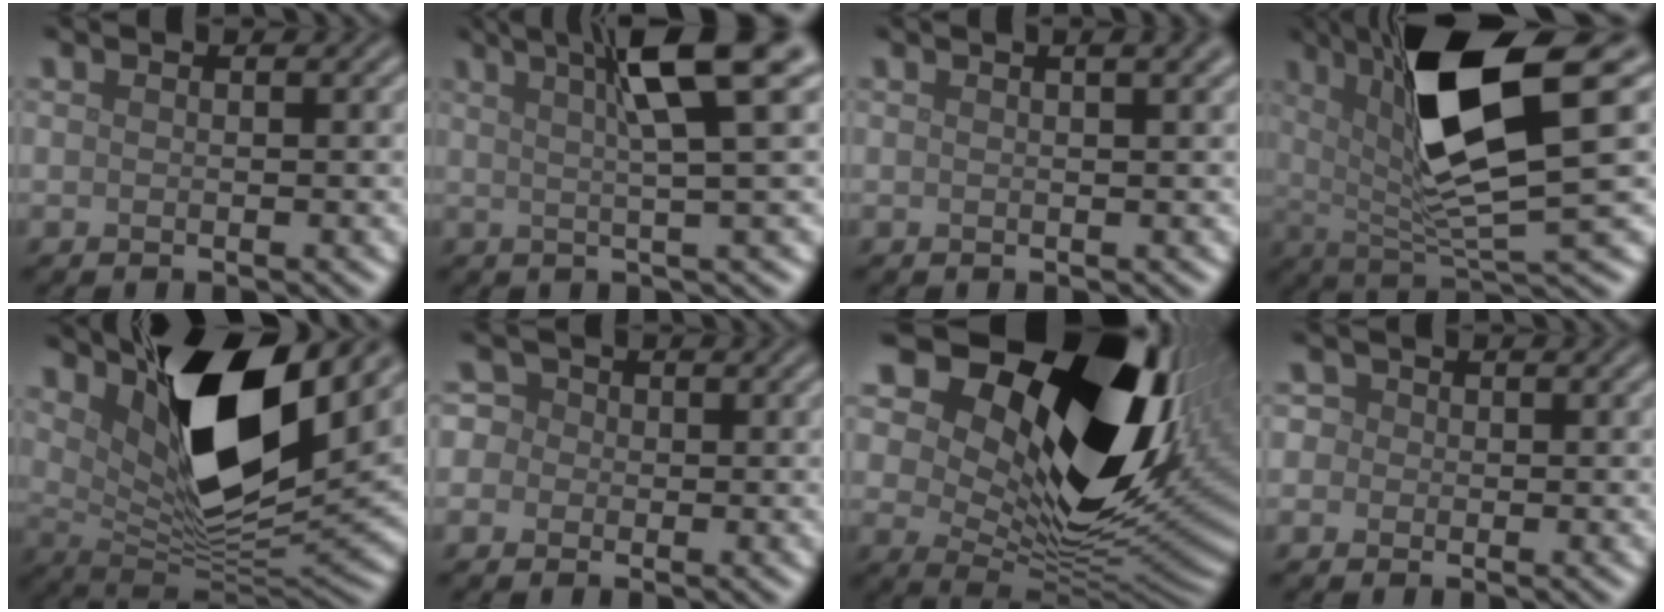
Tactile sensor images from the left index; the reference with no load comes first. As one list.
[{"total": 8.0, "force": [3.4, 1.1, 7.1], "torque": [-0.086, 0.024, 0.048]}, {"total": 3.9, "force": [1.9, 1.6, 3.1], "torque": [-0.012, 0.013, 0.000]}, {"total": 11.3, "force": [3.8, 2.6, 10.3], "torque": [-0.166, -0.003, 0.069]}, {"total": 11.9, "force": [5.6, 4.8, 9.4], "torque": [-0.166, -0.016, 0.116]}, {"total": 4.0, "force": [0.6, 3.7, 1.4], "torque": [-0.007, 0.041, -0.024]}, {"total": 19.3, "force": [7.9, 11.2, 13.7], "torque": [-0.221, 0.017, 0.145]}, {"total": 2.7, "force": [0.9, 2.3, 1.0], "torque": [0.006, 0.018, -0.017]}]